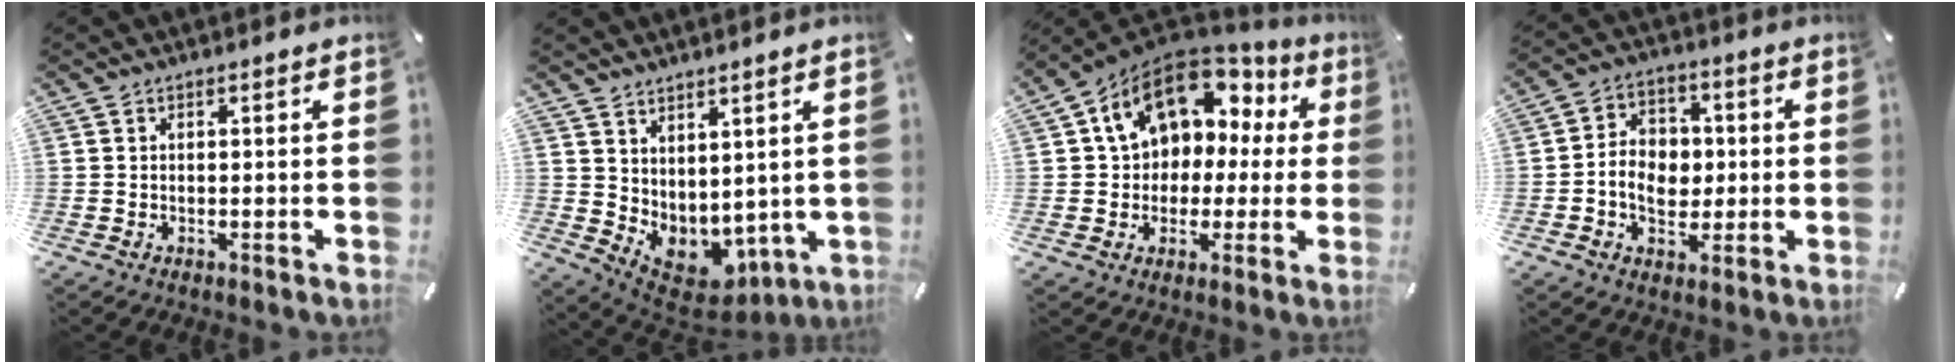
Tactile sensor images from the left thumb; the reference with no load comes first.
{"total": 4.6, "force": [1.6, 4.3, 0.5], "torque": [-0.016, -0.044, 0.039]}
{"total": 14.7, "force": [7.1, 10.6, 7.3], "torque": [-0.126, -0.034, 0.131]}
{"total": 8.7, "force": [-1.0, 7.2, 4.7], "torque": [-0.082, 0.015, -0.018]}